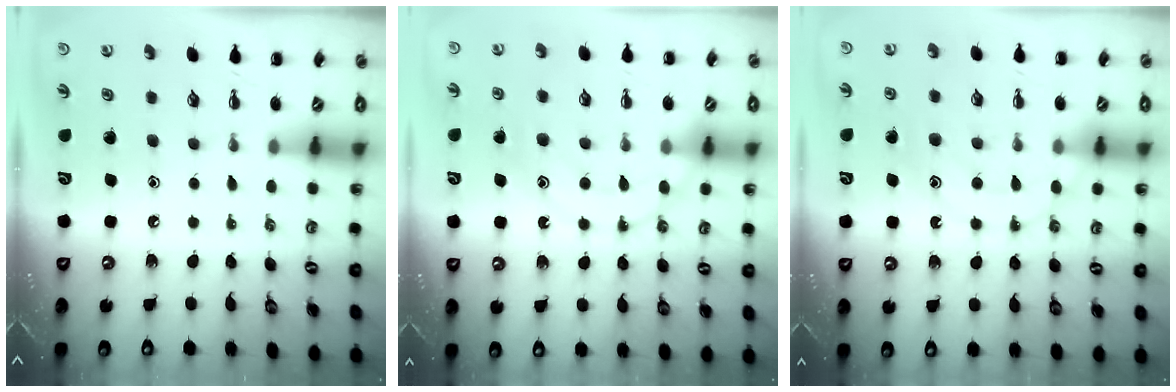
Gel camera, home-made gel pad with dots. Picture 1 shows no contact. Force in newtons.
{"total": 13.8, "press": 13.7, "slide": 1.8}
{"total": 13.3, "press": 13.2, "slide": 1.4}